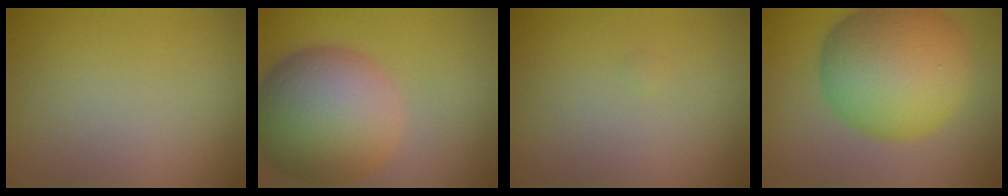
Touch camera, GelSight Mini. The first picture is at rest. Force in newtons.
{"total": 10.9, "press": 10.9, "slide": 0.5}
{"total": 0.0}
{"total": 11.1, "press": 11.0, "slide": 0.3}